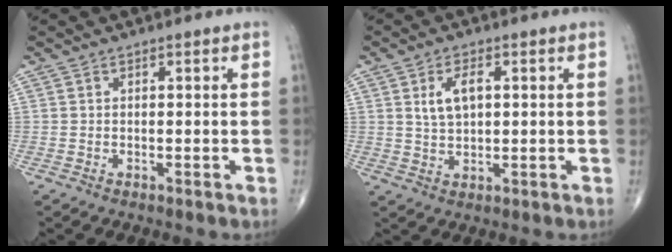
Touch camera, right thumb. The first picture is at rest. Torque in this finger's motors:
{"motor_torque": [-0.03, 0.13, 0.78, 0.01, 0.04]}